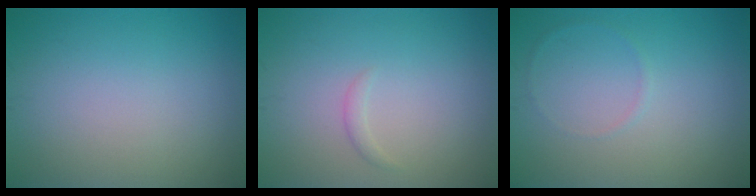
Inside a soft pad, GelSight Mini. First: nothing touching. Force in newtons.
{"total": 0.7, "press": 0.7, "slide": 0.0}
{"total": 0.6, "press": 0.6, "slide": 0.1}